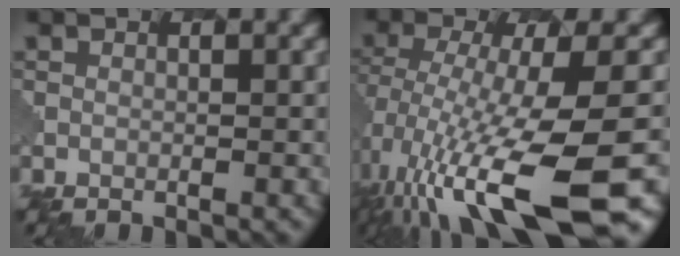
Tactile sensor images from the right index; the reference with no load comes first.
{"total": 13.0, "force": [-5.6, 3.5, 11.3], "torque": [-0.226, -0.032, -0.080]}